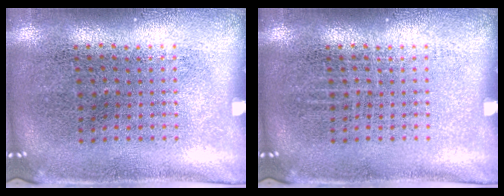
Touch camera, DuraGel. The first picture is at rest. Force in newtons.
{"total": 0.0}